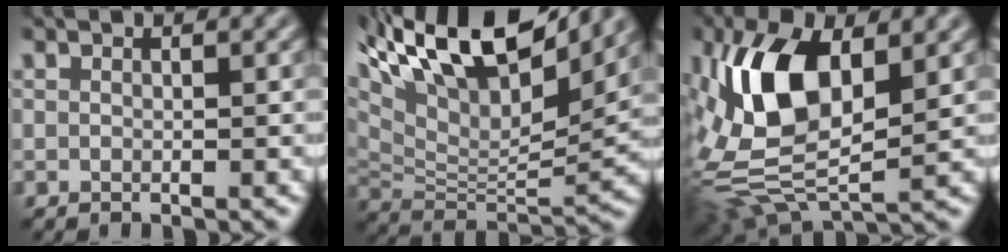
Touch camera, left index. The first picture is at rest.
{"total": 14.6, "force": [9.6, 5.4, 9.6], "torque": [-0.188, 0.039, 0.167]}
{"total": 10.9, "force": [1.8, 5.6, 9.2], "torque": [-0.193, 0.002, 0.025]}